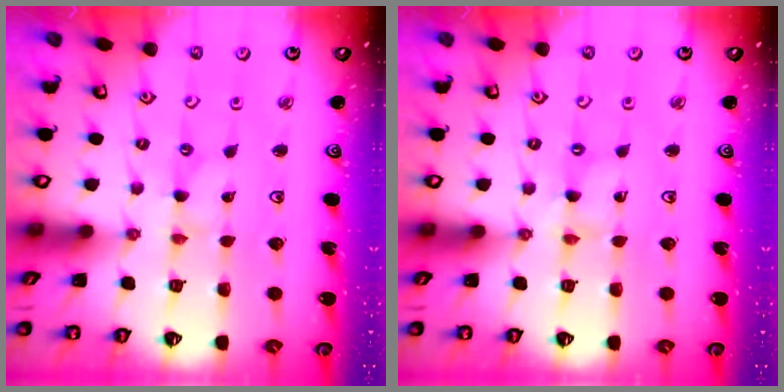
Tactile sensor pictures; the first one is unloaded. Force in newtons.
{"total": 0.7, "press": 0.6, "slide": 0.2}